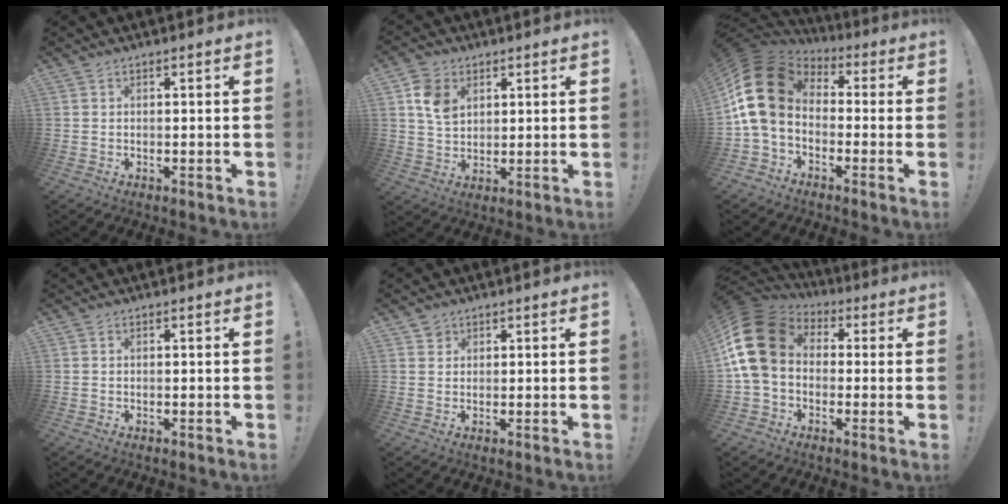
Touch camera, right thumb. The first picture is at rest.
{"total": 9.3, "force": [3.6, 6.8, 5.1], "torque": [-0.081, 0.001, 0.074]}
{"total": 16.6, "force": [2.4, 11.3, 11.9], "torque": [-0.218, 0.002, 0.048]}
{"total": 0.0}
{"total": 2.0, "force": [1.3, 1.5, 0.2], "torque": [0.004, -0.005, 0.022]}
{"total": 16.1, "force": [3.1, 11.7, 10.7], "torque": [-0.198, 0.008, 0.060]}